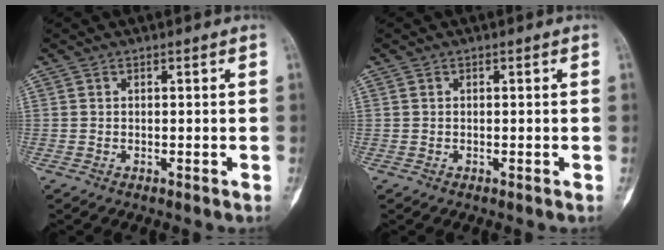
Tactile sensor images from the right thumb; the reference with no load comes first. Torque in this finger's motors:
{"motor_torque": [0.06, -0.20, 0.33, -0.15, -0.02]}